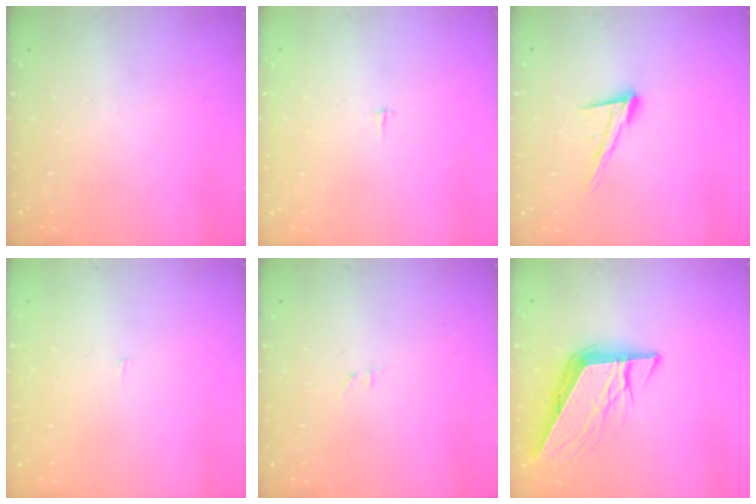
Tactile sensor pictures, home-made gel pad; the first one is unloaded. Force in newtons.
{"total": 1.8, "press": 1.8, "slide": 0.1}
{"total": 12.3, "press": 12.0, "slide": 2.5}
{"total": 1.9, "press": 1.9, "slide": 0.1}
{"total": 4.5, "press": 3.7, "slide": 2.5}
{"total": 9.2, "press": 9.1, "slide": 0.8}